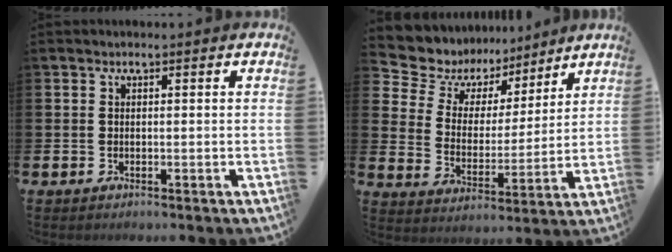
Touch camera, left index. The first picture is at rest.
{"total": 8.0, "force": [6.8, 4.2, 0.3], "torque": [-0.058, -0.053, 0.123]}